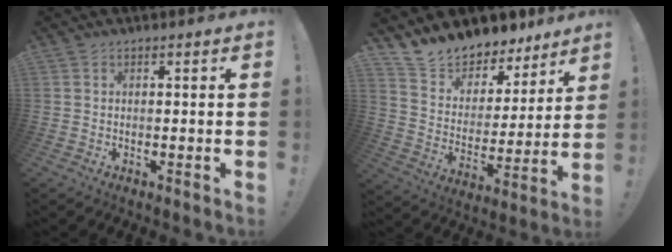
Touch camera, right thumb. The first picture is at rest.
{"total": 10.8, "force": [10.0, 3.9, 0.4], "torque": [-0.031, -0.098, 0.181]}